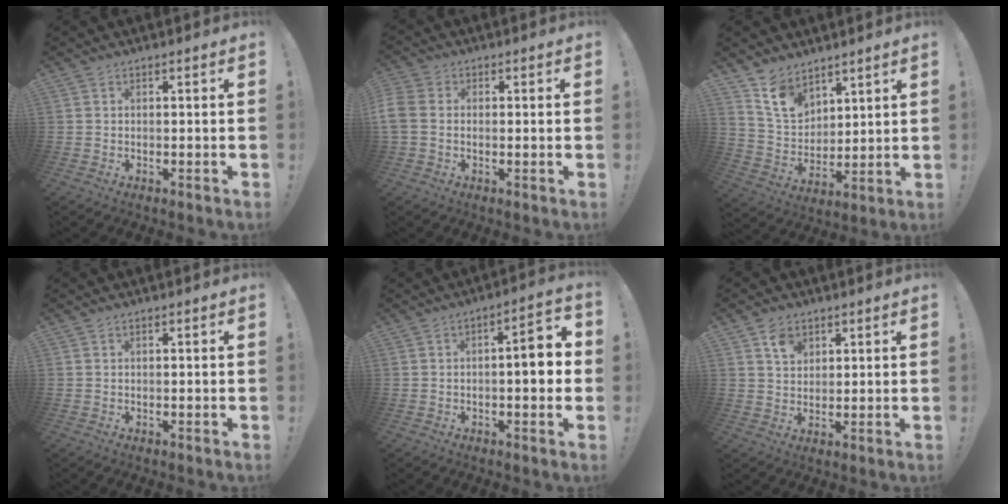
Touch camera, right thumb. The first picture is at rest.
{"total": 4.7, "force": [0.2, 3.5, 3.1], "torque": [-0.076, 0.004, 0.005]}
{"total": 10.8, "force": [8.0, 6.4, 3.4], "torque": [-0.078, -0.049, 0.162]}
{"total": 0.0}
{"total": 7.5, "force": [-0.5, 2.3, 7.1], "torque": [-0.091, 0.001, -0.015]}
{"total": 5.9, "force": [3.4, 4.2, 2.3], "torque": [-0.036, -0.008, 0.062]}